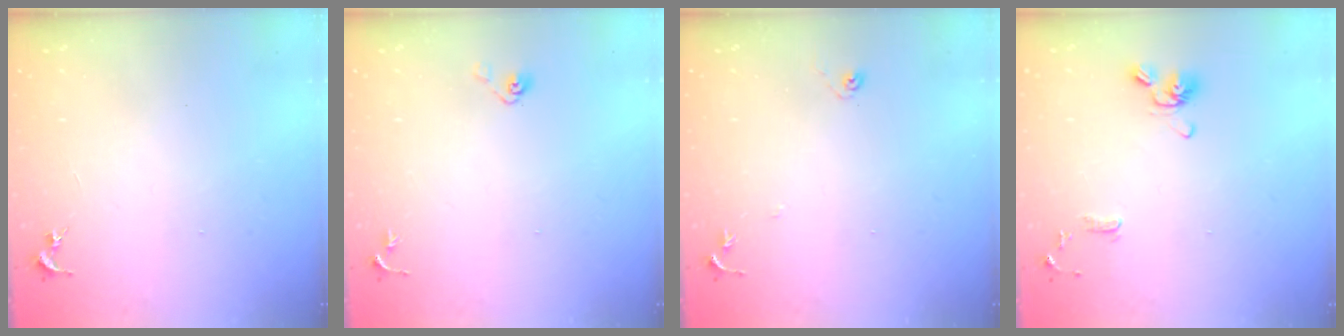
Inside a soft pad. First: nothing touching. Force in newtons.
{"total": 4.0, "press": 3.3, "slide": 2.2}
{"total": 5.9, "press": 5.9, "slide": 0.6}
{"total": 10.8, "press": 10.6, "slide": 1.9}